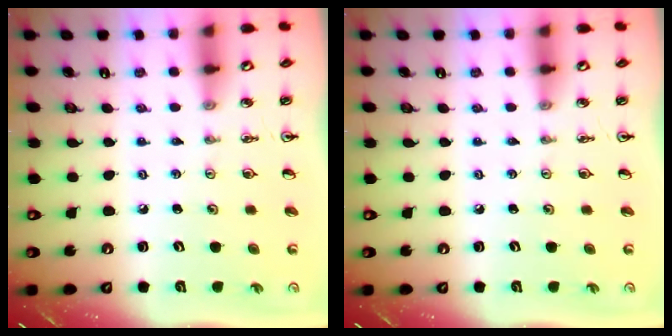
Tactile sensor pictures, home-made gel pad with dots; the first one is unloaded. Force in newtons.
{"total": 0.0}